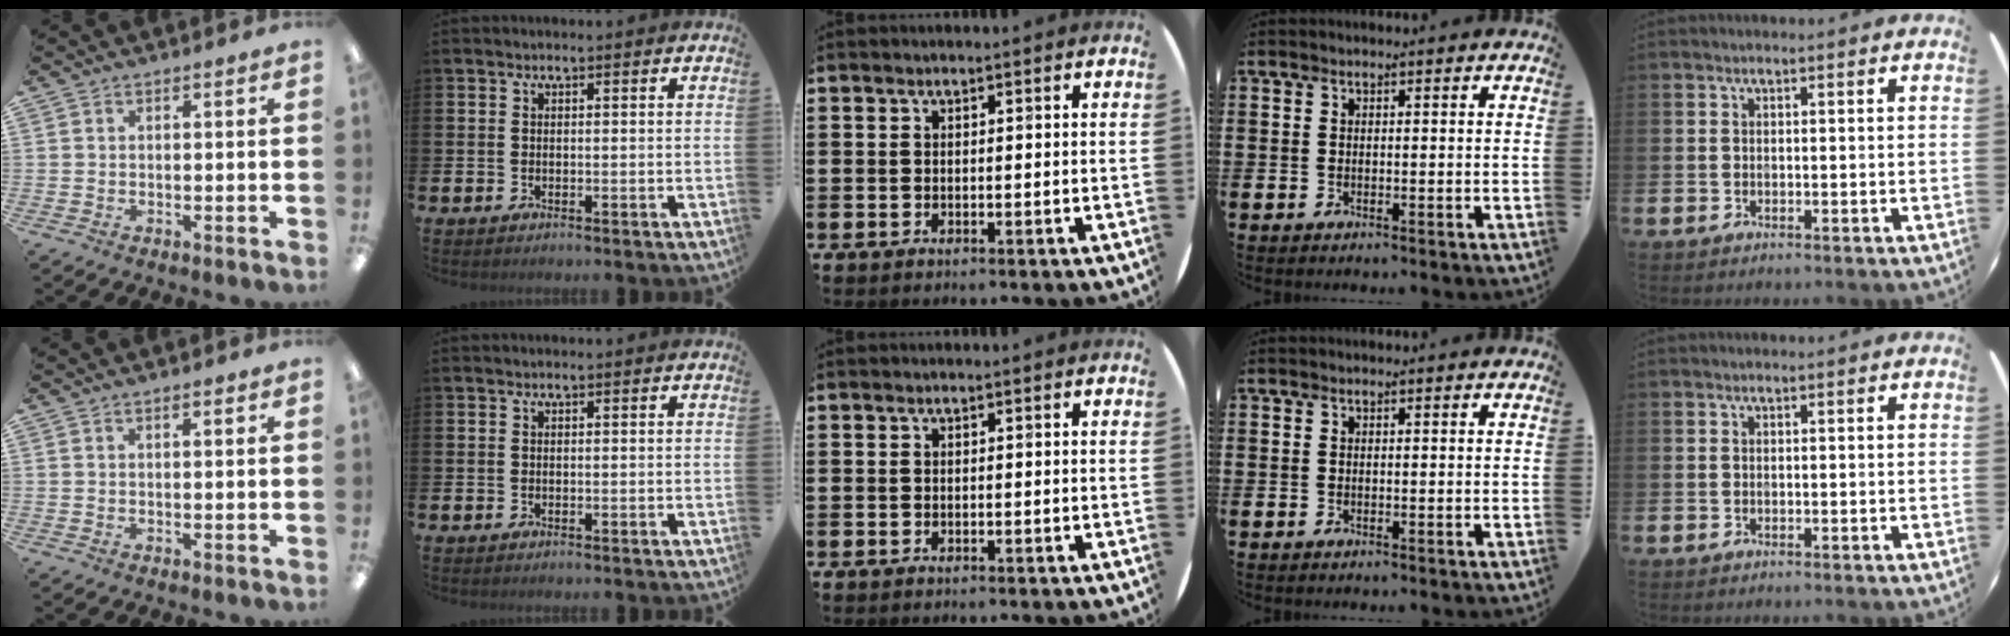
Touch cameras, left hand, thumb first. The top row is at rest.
{"thumb": {"total": 1.1, "force": [0.6, 0.2, 0.9], "torque": [-0.019, 0.001, 0.010]}}